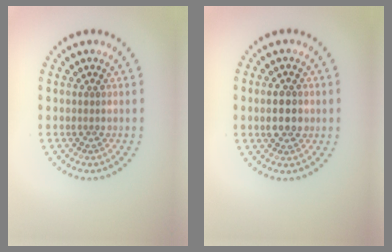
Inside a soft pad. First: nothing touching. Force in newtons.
{"total": 3.0, "press": 2.9, "slide": 0.2}